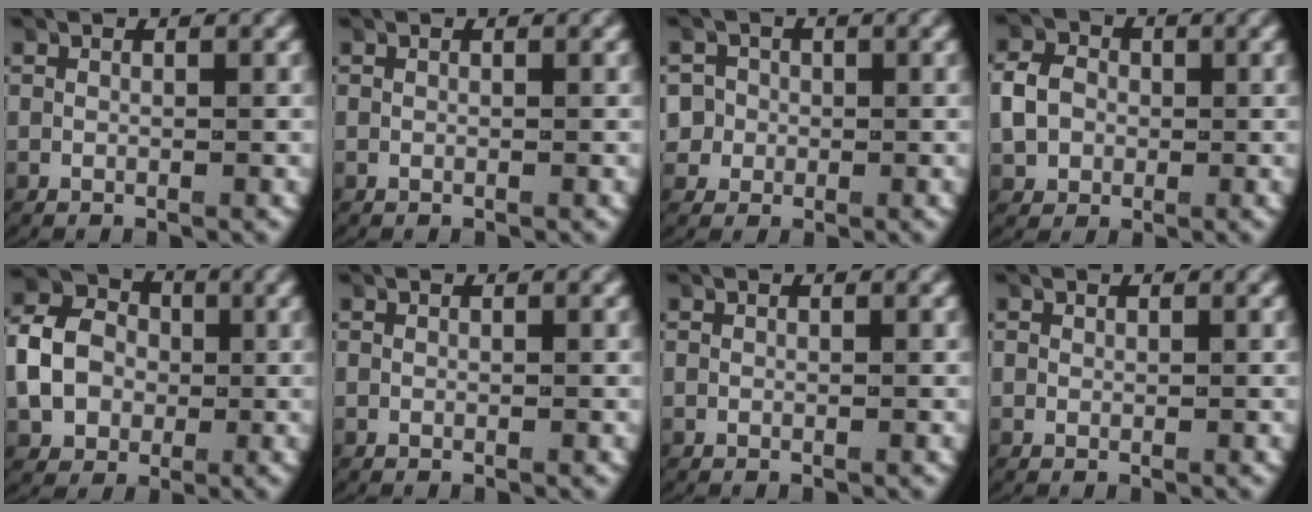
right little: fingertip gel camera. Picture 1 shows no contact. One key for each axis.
{"total": 0.0}
{"total": 5.0, "fx": -0.1, "fy": 4.7, "fz": 1.5, "tx": -0.046, "ty": -0.011, "tz": -0.005}
{"total": 3.6, "fx": 0.0, "fy": 3.1, "fz": 1.7, "tx": -0.042, "ty": 0.003, "tz": -0.001}
{"total": 6.6, "fx": 0.0, "fy": 5.5, "fz": 3.6, "tx": -0.073, "ty": -0.002, "tz": -0.002}
{"total": 0.0}
{"total": 0.0}
{"total": 0.0}